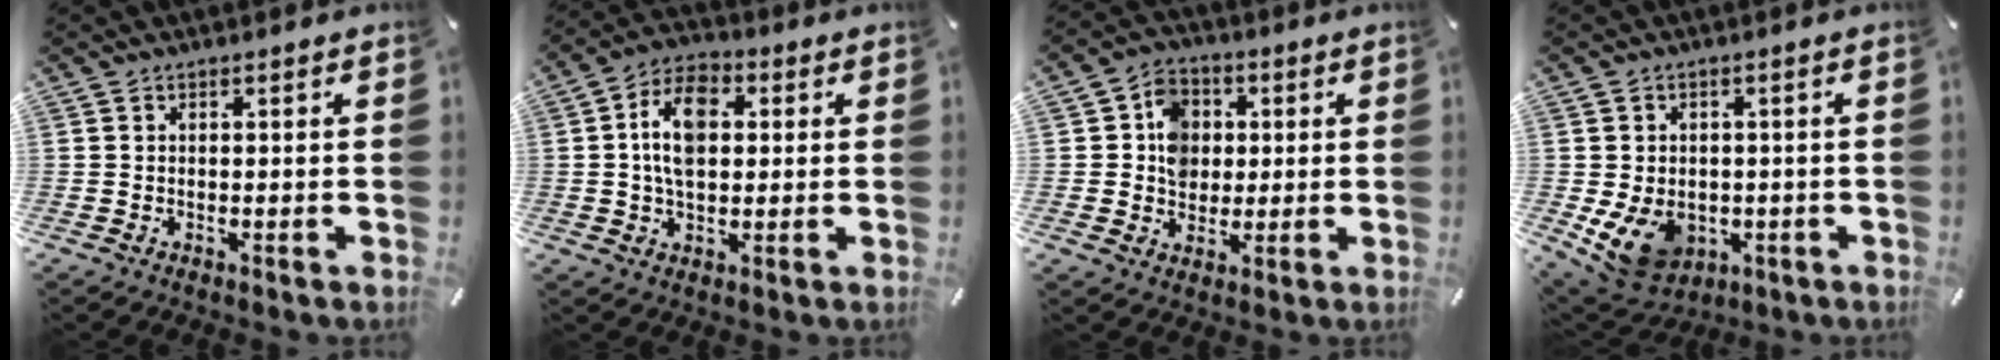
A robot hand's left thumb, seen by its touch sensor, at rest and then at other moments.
{"total": 11.0, "force": [1.6, 7.2, 8.1], "torque": [-0.150, 0.005, 0.025]}
{"total": 8.0, "force": [0.6, 7.3, 3.3], "torque": [-0.047, 0.009, 0.010]}
{"total": 8.5, "force": [-2.6, 7.3, 3.4], "torque": [-0.085, 0.008, -0.047]}